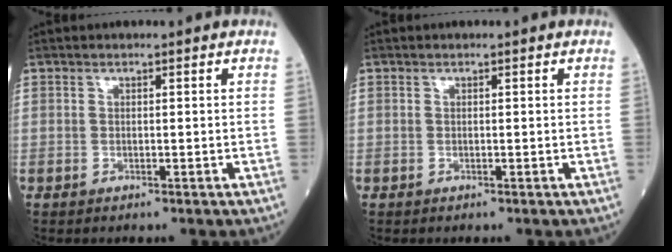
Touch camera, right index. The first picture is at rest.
{"total": 0.0}